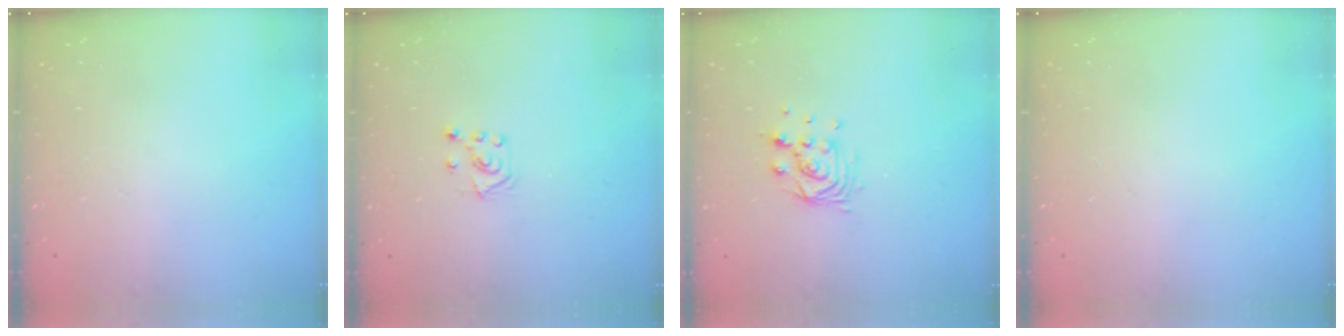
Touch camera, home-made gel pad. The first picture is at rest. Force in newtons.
{"total": 4.6, "press": 4.6, "slide": 0.5}
{"total": 8.2, "press": 8.2, "slide": 0.6}
{"total": 0.0}